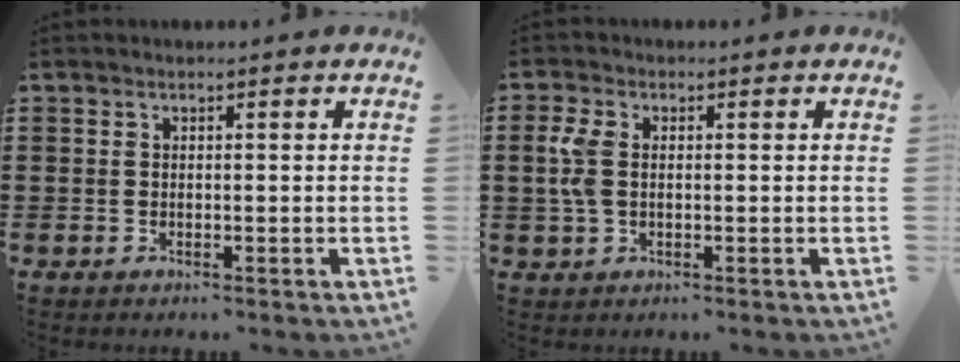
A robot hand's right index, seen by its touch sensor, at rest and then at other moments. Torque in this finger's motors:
{"motor_torque": [0.79, 0.38, 0.12, 0.09]}